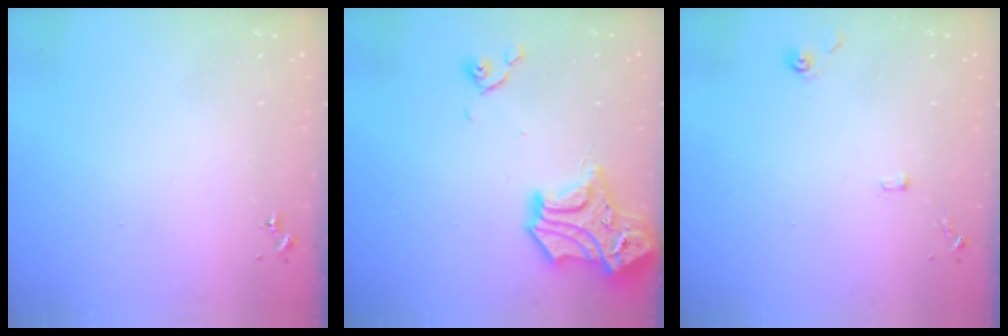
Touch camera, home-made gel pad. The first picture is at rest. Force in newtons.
{"total": 17.6, "press": 17.4, "slide": 2.2}
{"total": 6.5, "press": 6.4, "slide": 0.6}